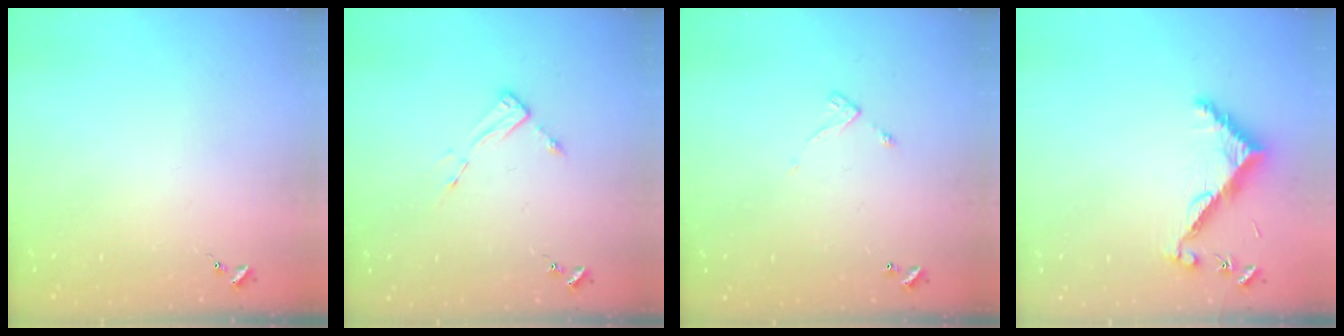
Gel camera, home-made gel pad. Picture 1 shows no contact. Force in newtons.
{"total": 4.4, "press": 4.4, "slide": 0.2}
{"total": 5.7, "press": 5.7, "slide": 0.5}
{"total": 8.0, "press": 7.9, "slide": 0.4}